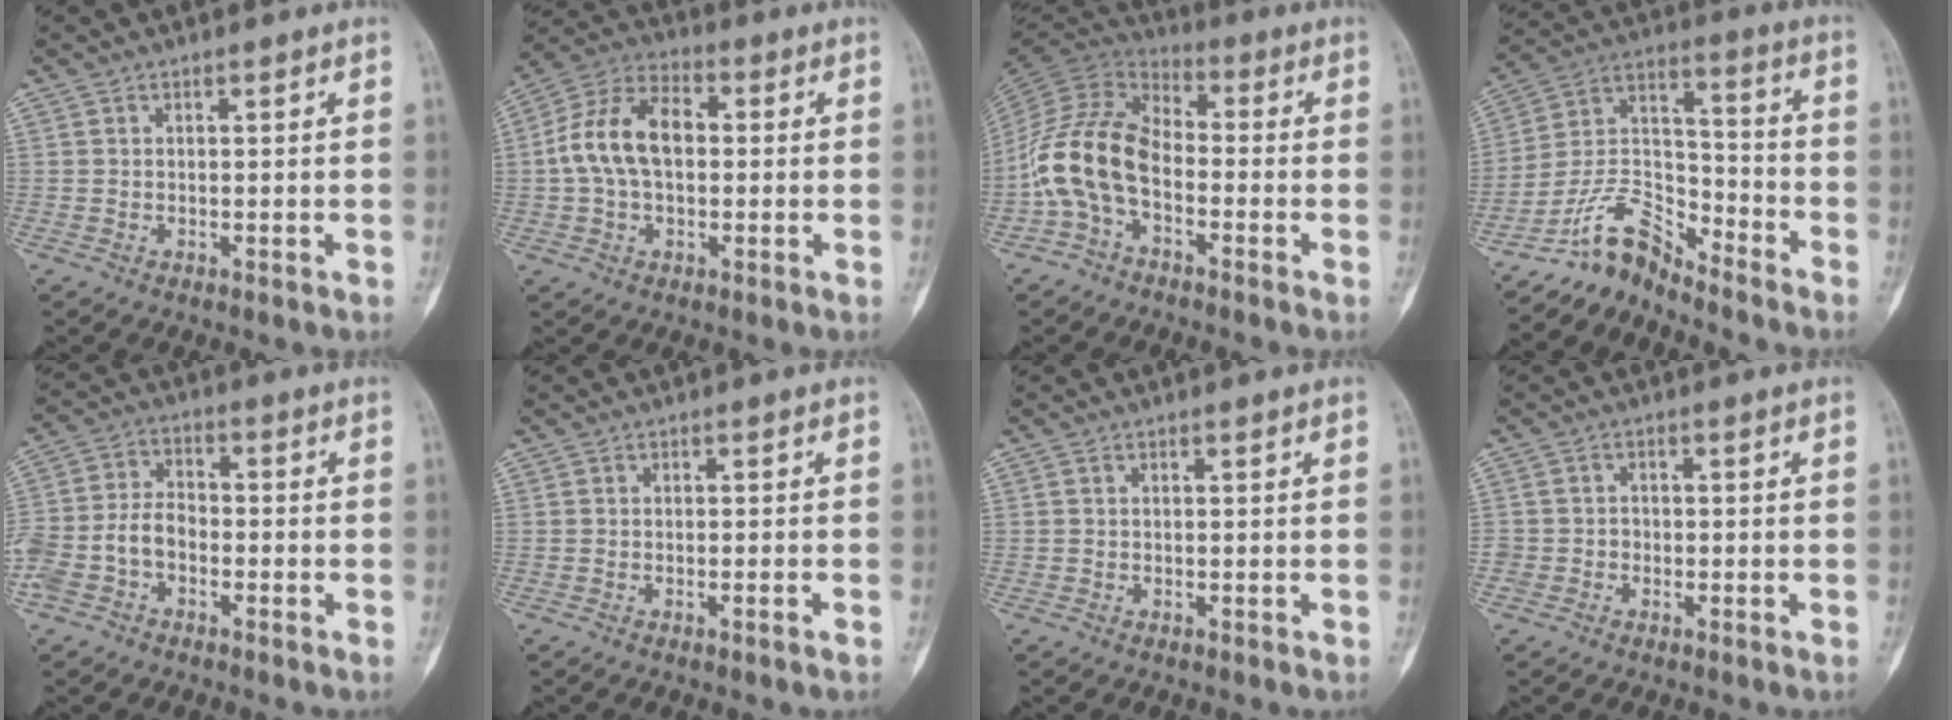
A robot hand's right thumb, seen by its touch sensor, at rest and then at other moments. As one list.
[{"total": 12.8, "force": [0.6, 8.0, 10.0], "torque": [-0.188, 0.034, 0.002]}, {"total": 13.4, "force": [-3.6, 8.3, 9.8], "torque": [-0.193, 0.052, -0.081]}, {"total": 10.2, "force": [-9.3, 3.2, 2.7], "torque": [-0.049, 0.101, -0.187]}, {"total": 9.7, "force": [-3.2, 6.6, 6.3], "torque": [-0.131, 0.034, -0.065]}, {"total": 1.2, "force": [-0.7, 0.0, 1.0], "torque": [-0.021, 0.001, -0.009]}, {"total": 0.0}, {"total": 2.0, "force": [-0.7, 1.8, 0.3], "torque": [0.010, 0.011, -0.017]}]